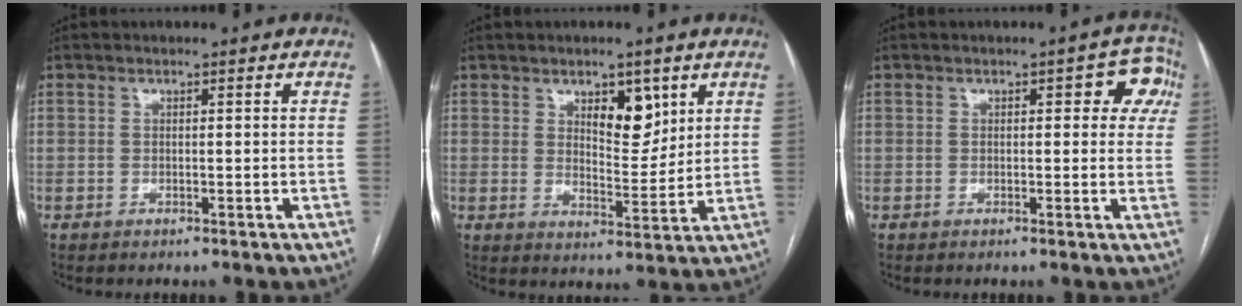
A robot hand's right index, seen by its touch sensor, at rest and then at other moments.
{"total": 6.6, "force": [3.4, 2.9, 4.9], "torque": [-0.074, -0.005, 0.057]}
{"total": 5.4, "force": [1.6, 2.5, 4.5], "torque": [-0.029, 0.020, 0.010]}